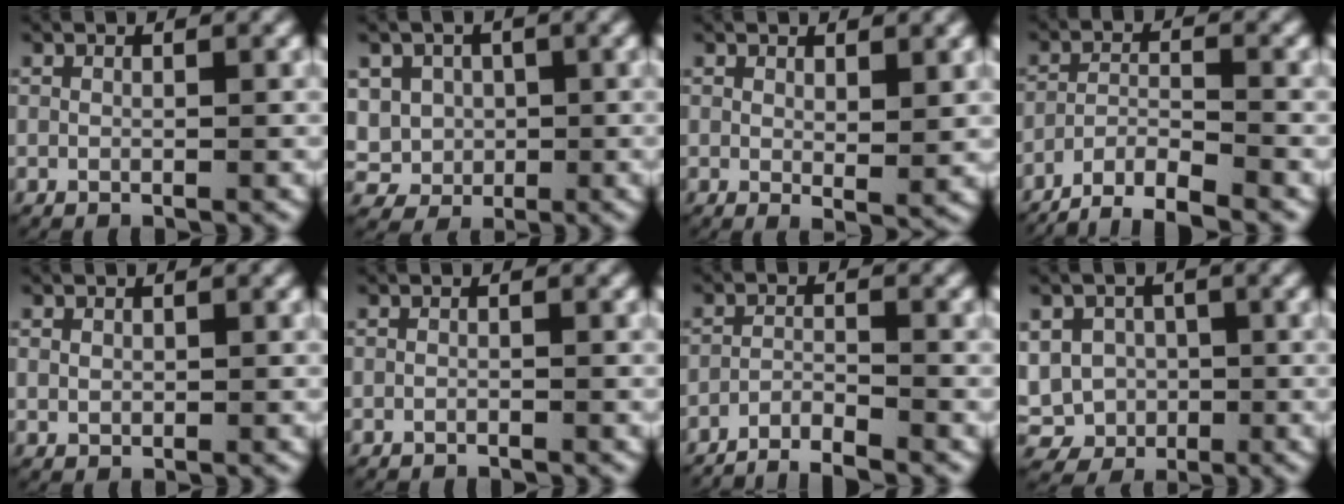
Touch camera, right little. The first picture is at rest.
{"total": 8.5, "force": [-1.1, 8.0, 2.9], "torque": [-0.080, -0.033, -0.013]}
{"total": 1.6, "force": [0.8, 0.4, 1.3], "torque": [-0.020, -0.013, 0.017]}
{"total": 8.6, "force": [-7.6, 3.2, 2.6], "torque": [-0.042, -0.021, -0.124]}
{"total": 0.8, "force": [0.2, 0.7, 0.4], "torque": [-0.013, -0.004, 0.012]}
{"total": 0.7, "force": [-0.7, 0.0, 0.0], "torque": [-0.004, -0.005, -0.010]}
{"total": 6.1, "force": [-5.9, 1.5, 0.8], "torque": [-0.014, -0.022, -0.095]}
{"total": 10.5, "force": [-2.4, 9.7, 3.2], "torque": [-0.081, -0.041, -0.038]}